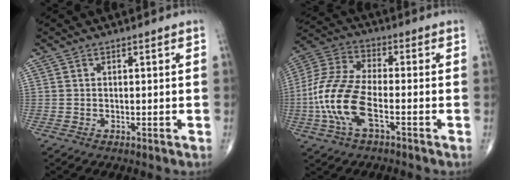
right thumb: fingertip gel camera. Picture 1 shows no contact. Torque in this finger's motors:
{"motor_torque": [2.62, 2.39, 1.20, 0.11, 0.39]}